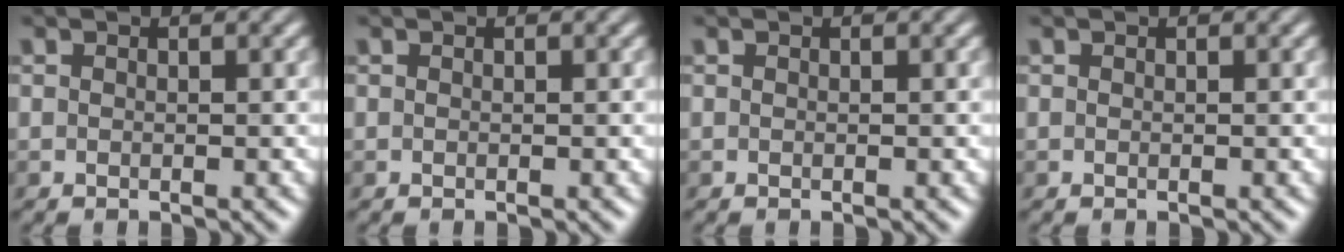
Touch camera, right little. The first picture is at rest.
{"total": 0.0}
{"total": 0.0}
{"total": 0.0}